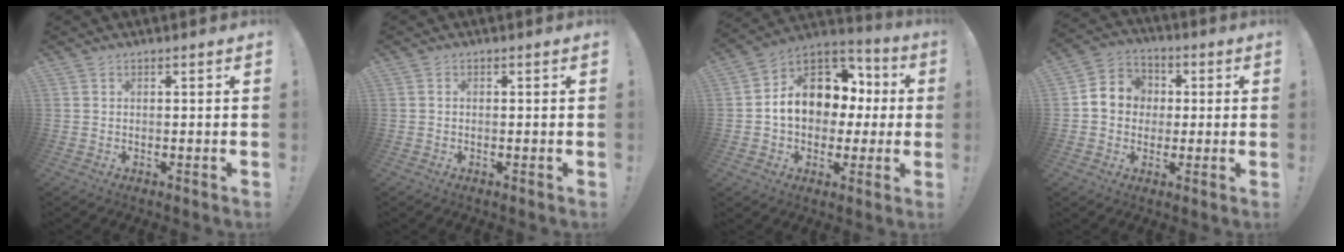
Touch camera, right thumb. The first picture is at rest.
{"total": 0.0}
{"total": 15.4, "force": [2.2, 12.1, 9.3], "torque": [-0.134, 0.005, 0.052]}
{"total": 9.0, "force": [0.3, 8.6, 2.7], "torque": [-0.041, 0.014, 0.015]}